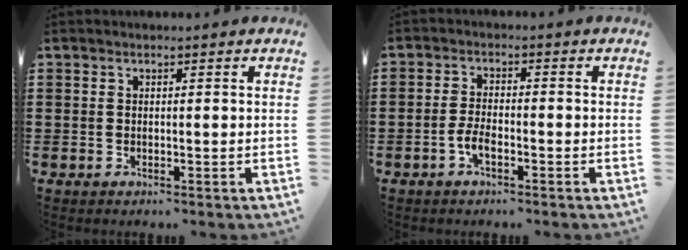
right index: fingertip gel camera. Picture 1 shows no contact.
{"total": 2.8, "force": [-1.4, 0.9, 2.3], "torque": [-0.055, -0.001, -0.031]}